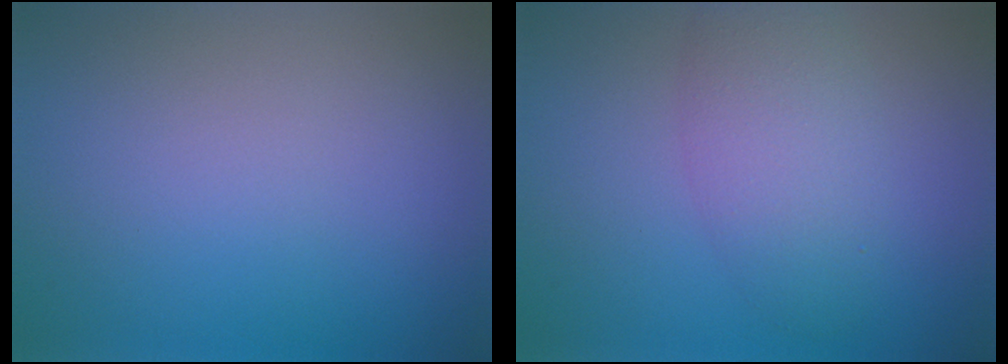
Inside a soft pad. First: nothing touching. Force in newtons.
{"total": 4.2, "press": 4.2, "slide": 0.1}